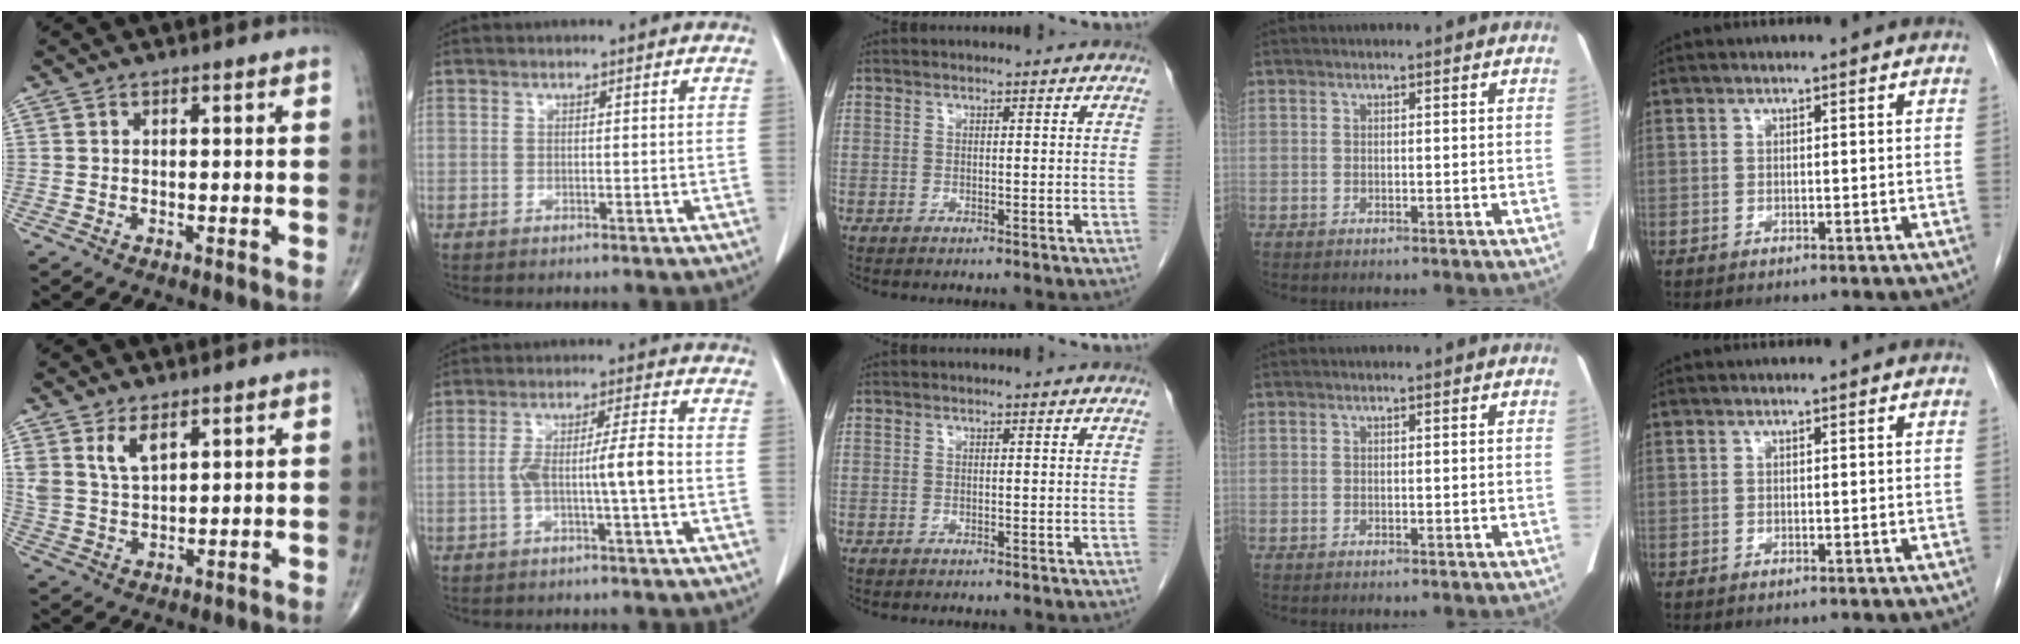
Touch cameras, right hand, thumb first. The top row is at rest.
{"thumb": {"total": 5.1, "force": [3.1, 2.4, 3.4], "torque": [-0.057, -0.016, 0.066]}, "index": {"total": 6.2, "force": [-1.3, -0.1, 6.1], "torque": [-0.113, 0.013, -0.020]}}